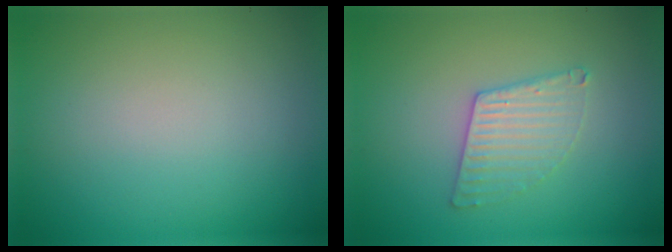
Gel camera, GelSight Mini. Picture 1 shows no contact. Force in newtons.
{"total": 2.8, "press": 2.8, "slide": 0.3}